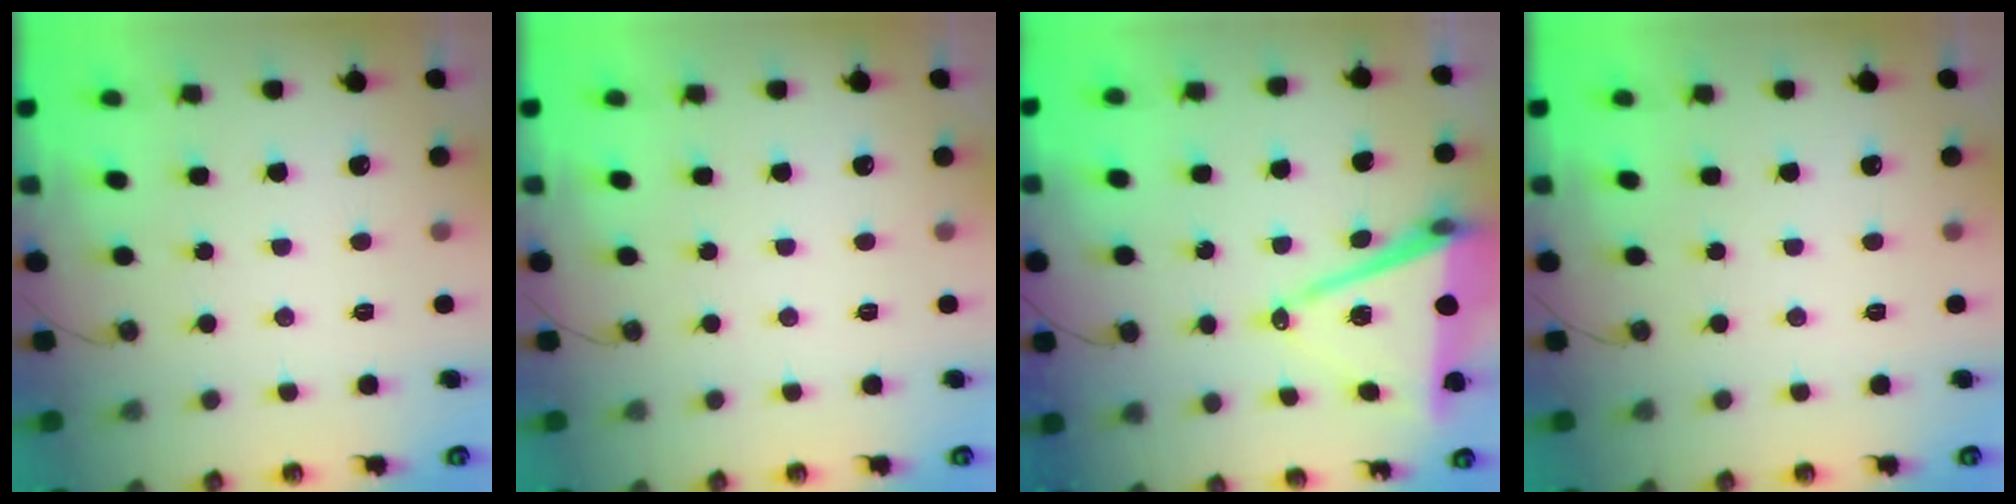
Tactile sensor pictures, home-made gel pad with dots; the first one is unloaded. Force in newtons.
{"total": 0.0}
{"total": 11.8, "press": 11.0, "slide": 4.4}
{"total": 0.0}